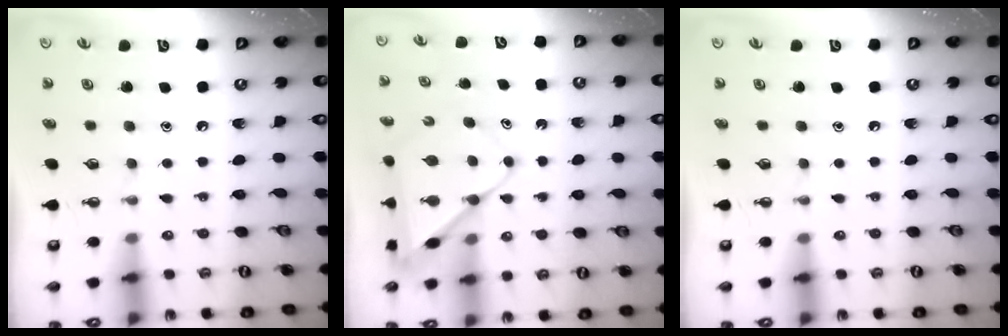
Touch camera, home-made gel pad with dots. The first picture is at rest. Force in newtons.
{"total": 9.0, "press": 9.0, "slide": 0.8}
{"total": 0.0}